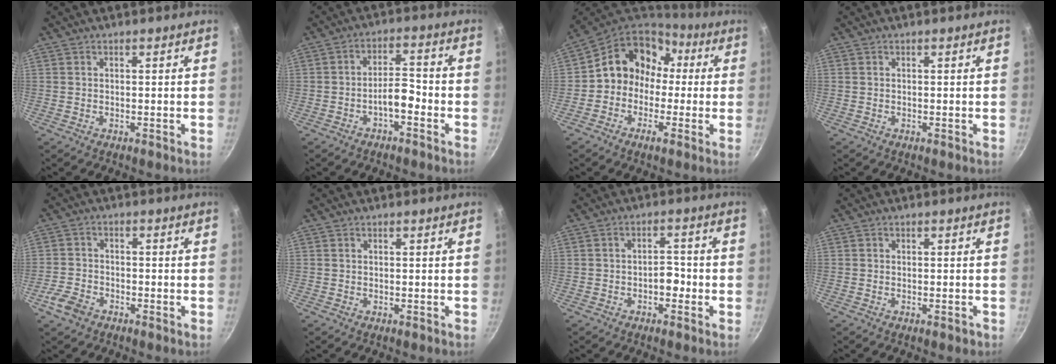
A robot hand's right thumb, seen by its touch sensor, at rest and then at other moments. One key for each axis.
{"total": 5.0, "fx": -2.6, "fy": 2.0, "fz": 3.8, "tx": -0.052, "ty": 0.034, "tz": -0.044}
{"total": 13.5, "fx": 1.2, "fy": 11.4, "fz": 7.1, "tx": -0.087, "ty": 0.042, "tz": -0.001}
{"total": 0.0}
{"total": 4.9, "fx": -3.0, "fy": 3.0, "fz": 2.5, "tx": -0.053, "ty": 0.022, "tz": -0.062}
{"total": 0.0}
{"total": 3.3, "fx": -1.4, "fy": 2.0, "fz": 2.3, "tx": -0.012, "ty": 0.021, "tz": -0.023}
{"total": 1.1, "fx": -0.6, "fy": 0.4, "fz": 0.8, "tx": -0.010, "ty": 0.004, "tz": -0.011}